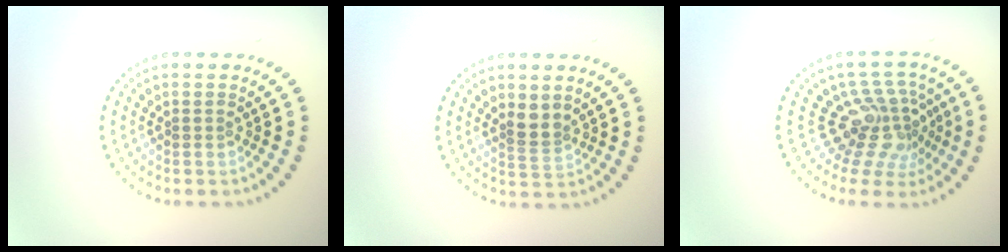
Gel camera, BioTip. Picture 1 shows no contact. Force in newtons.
{"total": 2.1, "press": 1.6, "slide": 1.3}
{"total": 4.5, "press": 3.0, "slide": 3.3}